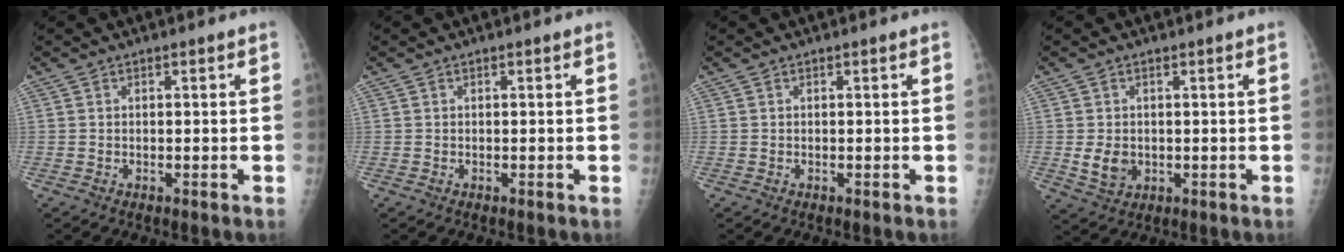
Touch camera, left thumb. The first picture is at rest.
{"total": 0.0}
{"total": 0.0}
{"total": 4.3, "force": [-0.2, 3.5, 2.6], "torque": [-0.032, -0.005, 0.009]}